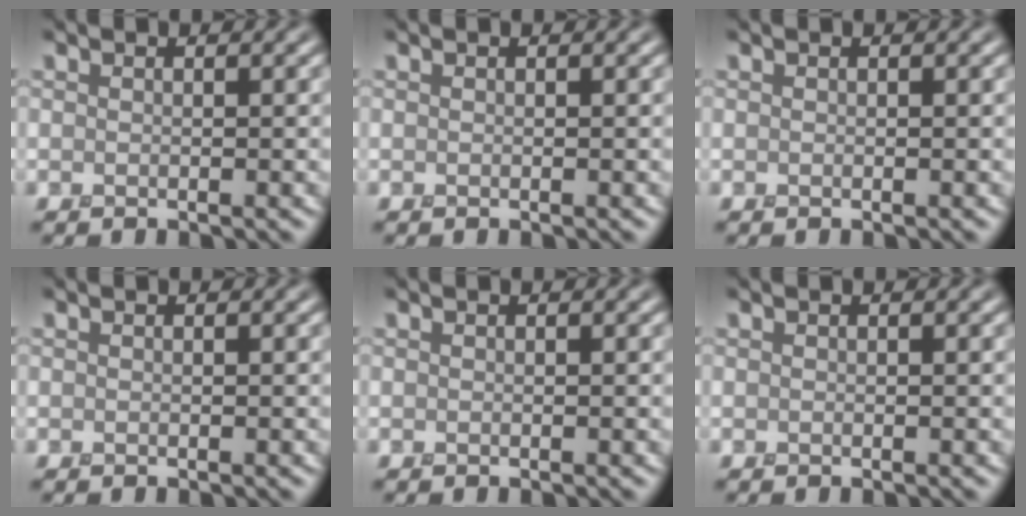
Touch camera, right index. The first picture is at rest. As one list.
[{"total": 0.0}, {"total": 0.0}, {"total": 0.0}, {"total": 0.0}, {"total": 0.0}]